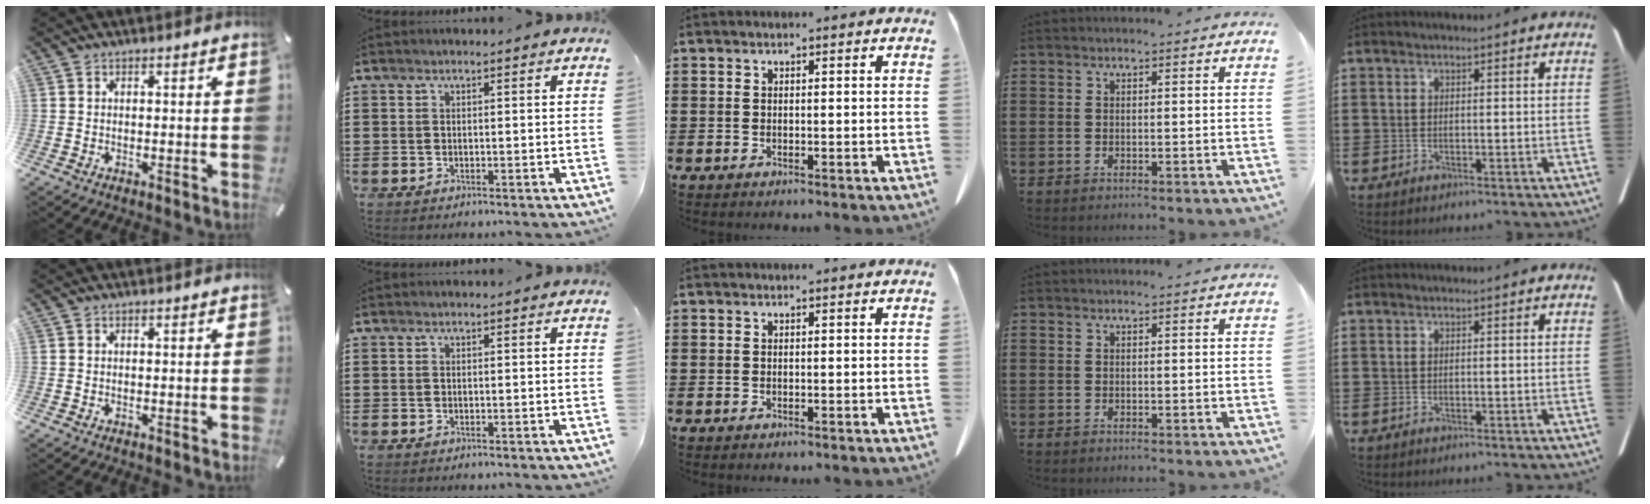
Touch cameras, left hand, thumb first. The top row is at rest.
{}